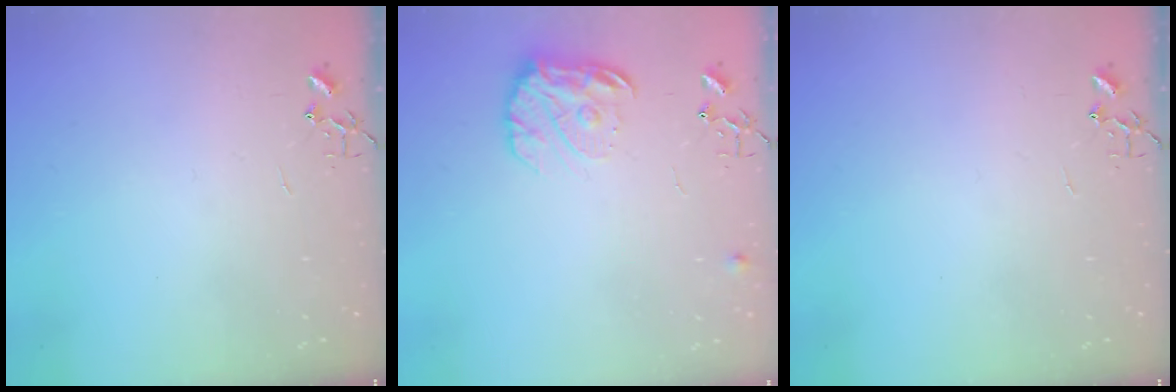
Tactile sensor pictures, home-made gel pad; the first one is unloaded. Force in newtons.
{"total": 12.7, "press": 12.6, "slide": 0.7}
{"total": 0.0}